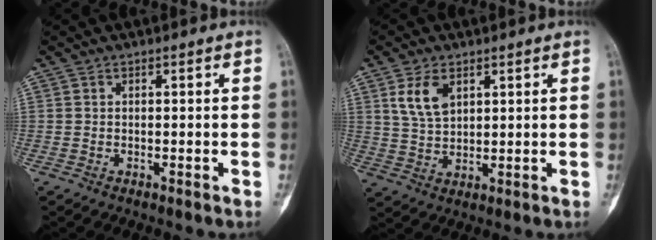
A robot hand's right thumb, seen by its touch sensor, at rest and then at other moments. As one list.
[{"total": 6.5, "force": [2.9, 3.8, 4.4], "torque": [-0.075, -0.012, 0.063]}]